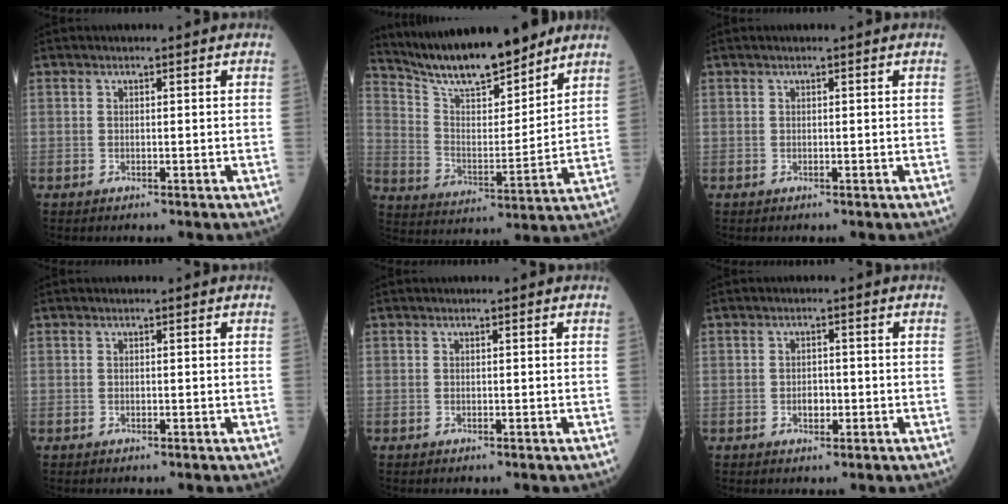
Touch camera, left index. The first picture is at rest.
{"total": 16.0, "force": [13.9, 2.3, 7.5], "torque": [-0.131, -0.006, 0.244]}
{"total": 0.0}
{"total": 0.0}
{"total": 0.0}
{"total": 1.9, "force": [-0.7, 1.2, 1.3], "torque": [-0.019, 0.000, -0.010]}